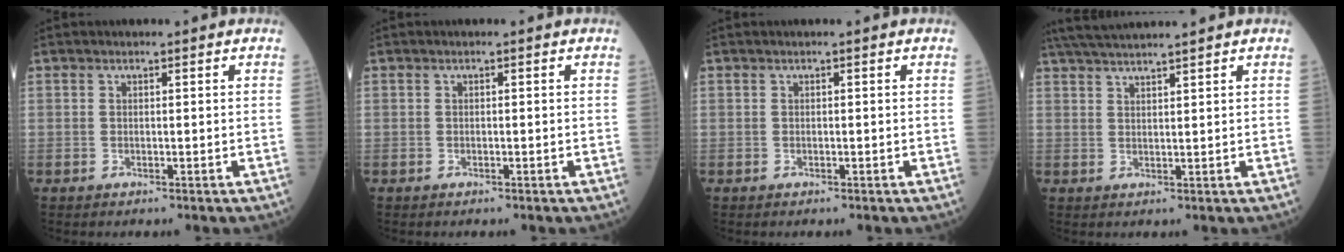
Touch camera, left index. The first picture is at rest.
{"total": 0.0}
{"total": 0.0}
{"total": 7.8, "force": [7.0, -0.6, 3.4], "torque": [-0.059, 0.029, 0.116]}